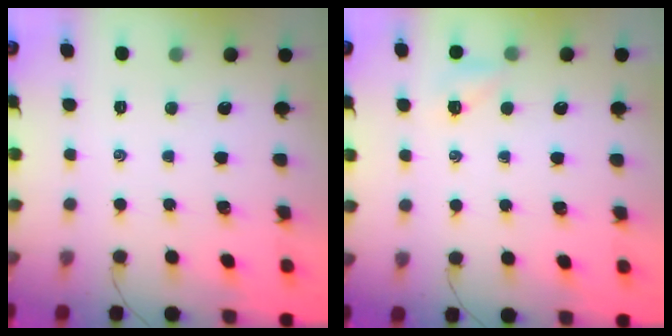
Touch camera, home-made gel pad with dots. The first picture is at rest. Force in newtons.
{"total": 3.7, "press": 3.5, "slide": 1.3}